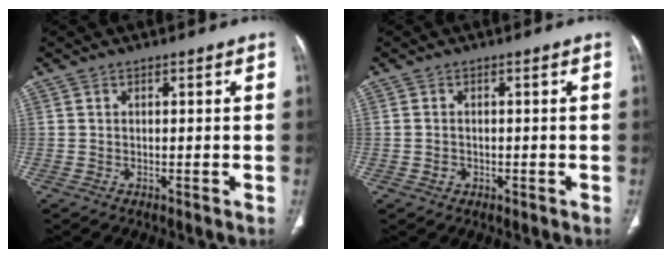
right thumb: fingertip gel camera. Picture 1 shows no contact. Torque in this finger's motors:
{"motor_torque": [-0.28, 0.05, -0.13, 0.55, 0.02]}